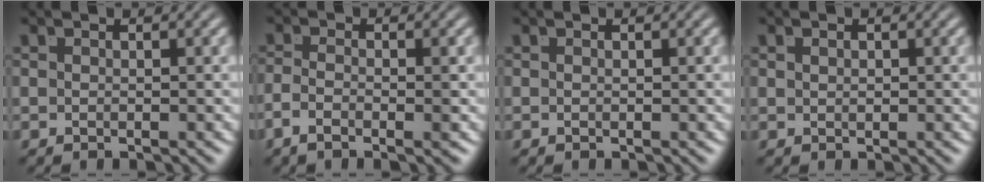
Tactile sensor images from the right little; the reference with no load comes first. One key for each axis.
{"total": 2.6, "fx": -1.5, "fy": 0.3, "fz": 2.1, "tx": -0.042, "ty": -0.013, "tz": -0.020}
{"total": 0.0}
{"total": 0.6, "fx": 0.3, "fy": -0.4, "fz": 0.4, "tx": -0.003, "ty": -0.008, "tz": 0.013}